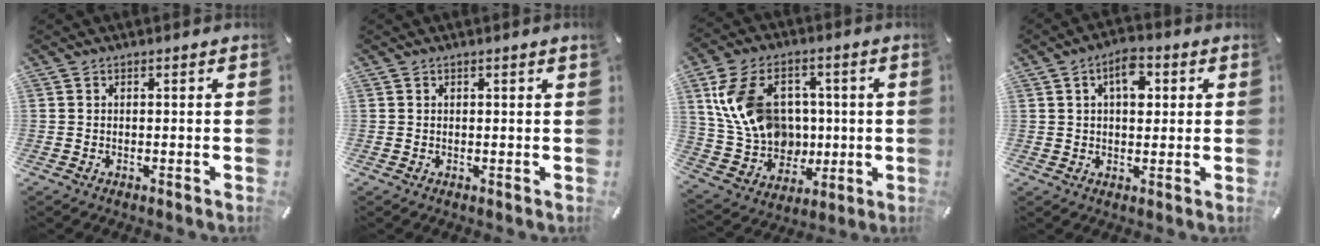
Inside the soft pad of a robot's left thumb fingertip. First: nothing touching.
{"total": 0.5, "force": [0.3, -0.1, 0.4], "torque": [-0.006, -0.001, 0.005]}
{"total": 16.9, "force": [3.4, 13.5, 9.6], "torque": [-0.193, 0.001, 0.073]}
{"total": 7.2, "force": [2.4, 4.2, 5.3], "torque": [-0.070, -0.003, 0.034]}